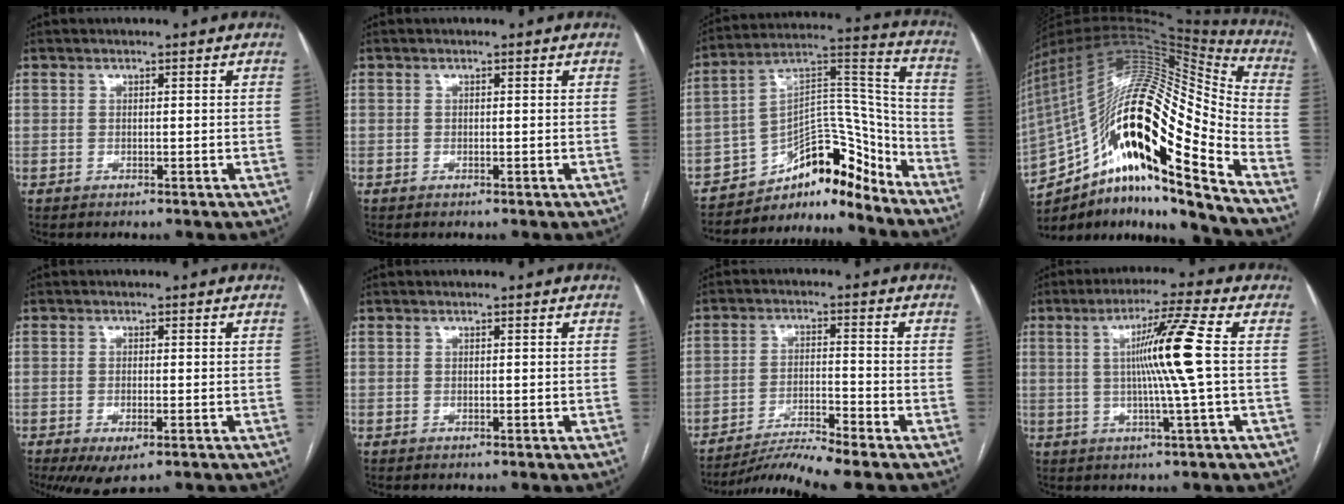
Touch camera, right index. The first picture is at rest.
{"total": 0.0}
{"total": 13.5, "force": [-11.6, 4.7, 5.1], "torque": [-0.065, 0.079, -0.192]}
{"total": 28.9, "force": [-13.9, 5.3, 24.7], "torque": [-0.410, 0.027, -0.234]}
{"total": 5.0, "force": [-2.7, 1.7, 3.9], "torque": [-0.060, -0.012, -0.036]}
{"total": 0.0}
{"total": 6.6, "force": [-6.0, -2.0, 2.0], "torque": [-0.034, -0.018, -0.109]}
{"total": 9.6, "force": [0.9, -2.0, 9.4], "torque": [-0.161, 0.001, 0.019]}